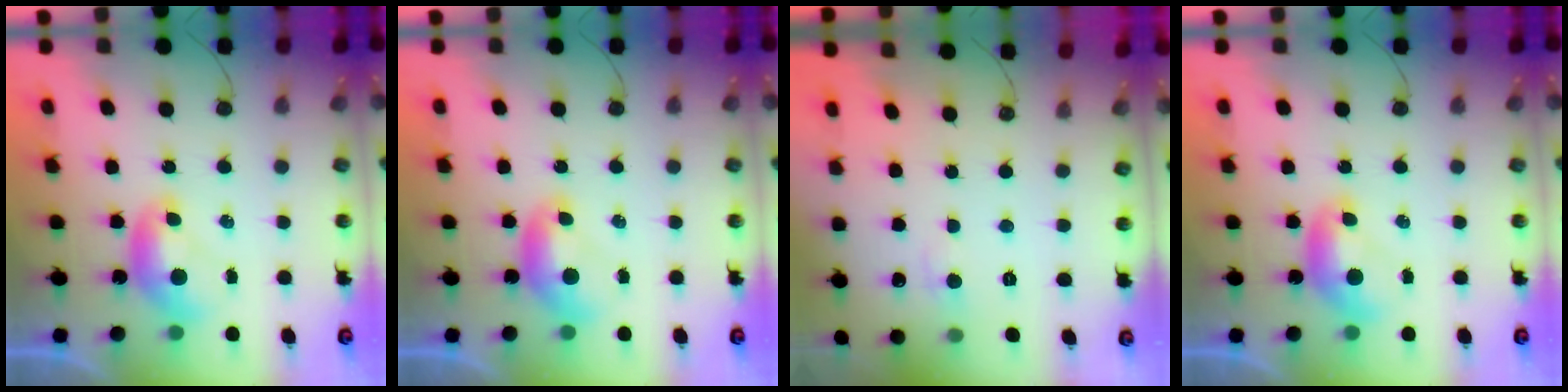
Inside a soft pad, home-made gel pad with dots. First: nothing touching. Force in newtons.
{"total": 0.0}
{"total": 0.6, "press": 0.3, "slide": 0.5}
{"total": 0.0}